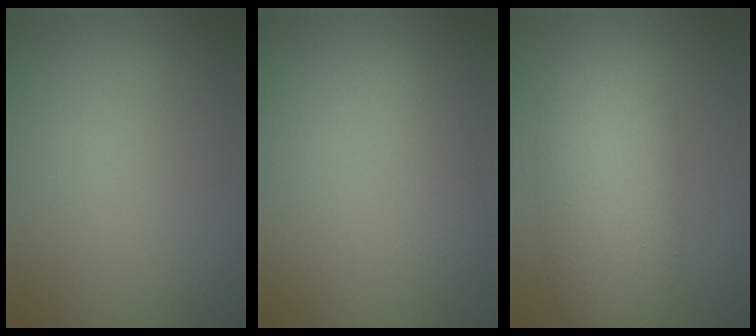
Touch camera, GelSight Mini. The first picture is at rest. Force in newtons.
{"total": 1.3, "press": 1.3, "slide": 0.1}
{"total": 7.6, "press": 7.6, "slide": 0.5}